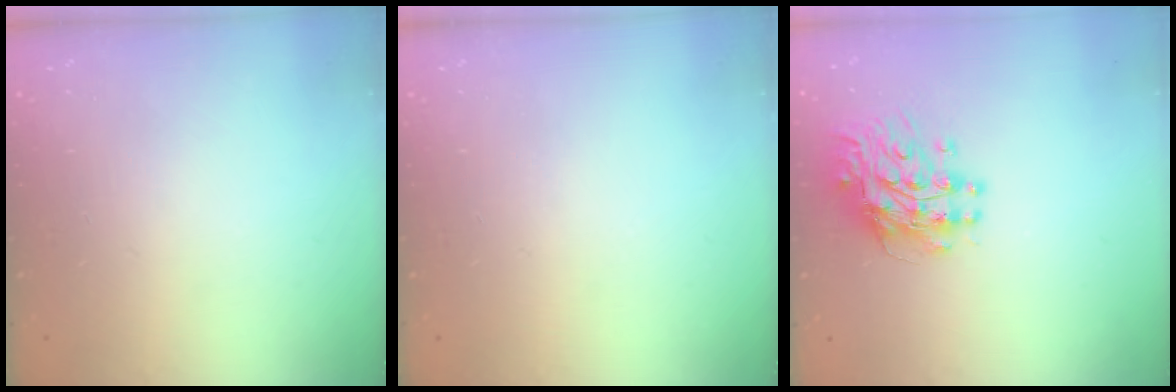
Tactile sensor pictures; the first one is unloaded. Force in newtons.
{"total": 0.0}
{"total": 10.7, "press": 10.7, "slide": 0.9}